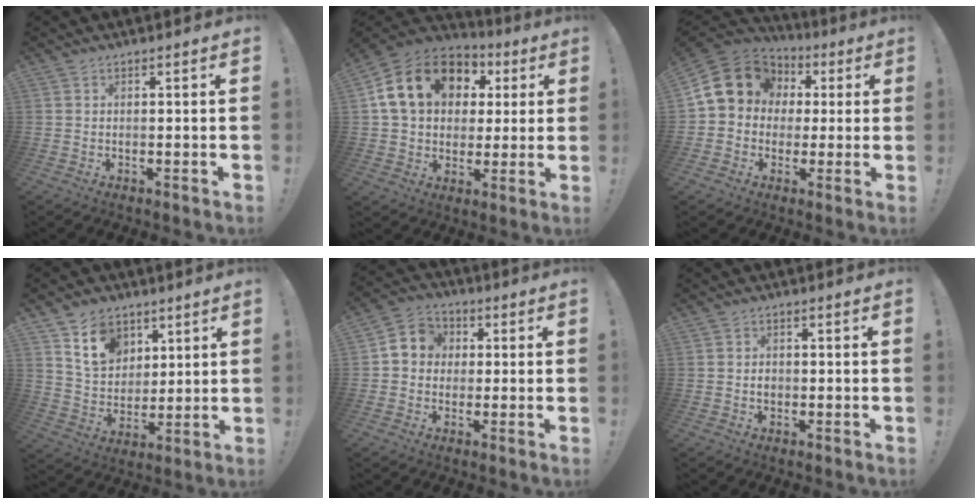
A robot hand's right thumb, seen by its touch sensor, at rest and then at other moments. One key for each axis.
{"total": 19.0, "fx": 6.7, "fy": 14.1, "fz": 10.9, "tx": -0.177, "ty": -0.009, "tz": 0.135}
{"total": 15.8, "fx": 4.2, "fy": 13.2, "fz": 7.6, "tx": -0.117, "ty": -0.004, "tz": 0.094}
{"total": 13.1, "fx": 7.5, "fy": 9.6, "fz": 5.0, "tx": -0.077, "ty": -0.038, "tz": 0.149}
{"total": 7.2, "fx": 0.2, "fy": 6.8, "fz": 2.5, "tx": -0.033, "ty": 0.010, "tz": 0.009}
{"total": 1.8, "fx": -0.7, "fy": 1.5, "fz": 0.8, "tx": -0.013, "ty": 0.004, "tz": -0.013}